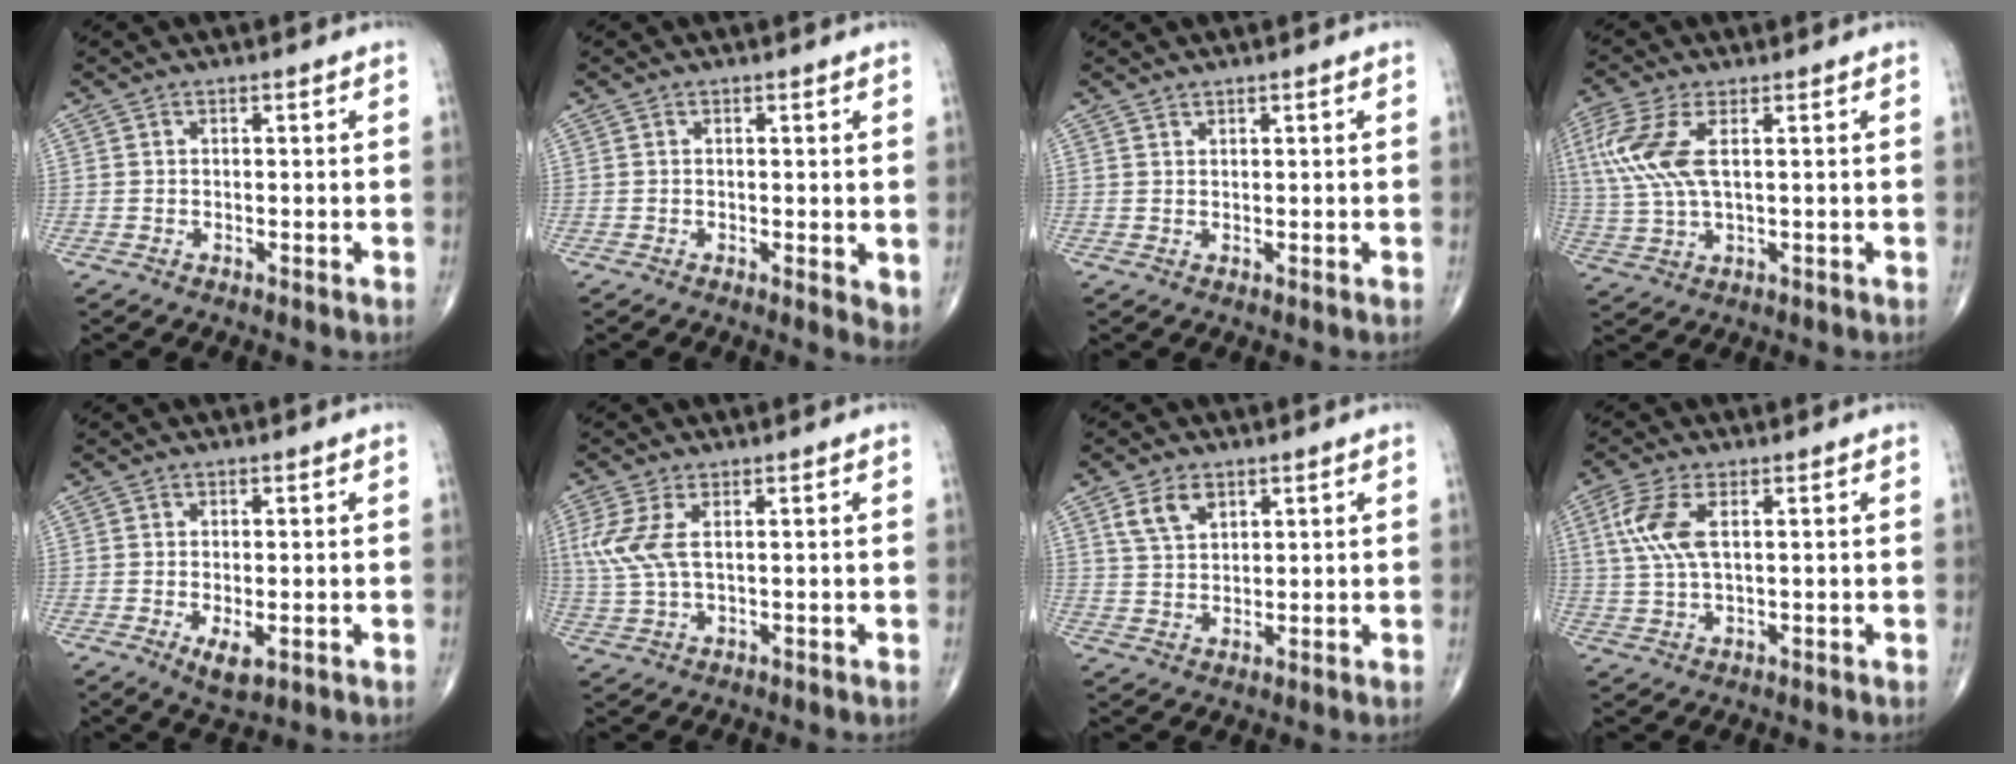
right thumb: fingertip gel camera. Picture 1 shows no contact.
{"total": 3.1, "force": [0.2, 1.1, 2.9], "torque": [-0.039, -0.012, 0.002]}
{"total": 0.7, "force": [0.7, 0.2, 0.0], "torque": [0.000, -0.007, 0.012]}
{"total": 10.3, "force": [2.8, 4.3, 9.0], "torque": [-0.235, 0.000, 0.061]}
{"total": 3.3, "force": [-0.9, 1.4, 2.9], "torque": [-0.050, -0.009, -0.010]}
{"total": 6.4, "force": [1.7, 2.7, 5.6], "torque": [-0.154, 0.001, 0.043]}
{"total": 5.3, "force": [2.8, 3.2, 3.2], "torque": [-0.050, -0.010, 0.058]}
{"total": 7.4, "force": [2.1, 3.0, 6.5], "torque": [-0.162, 0.004, 0.046]}